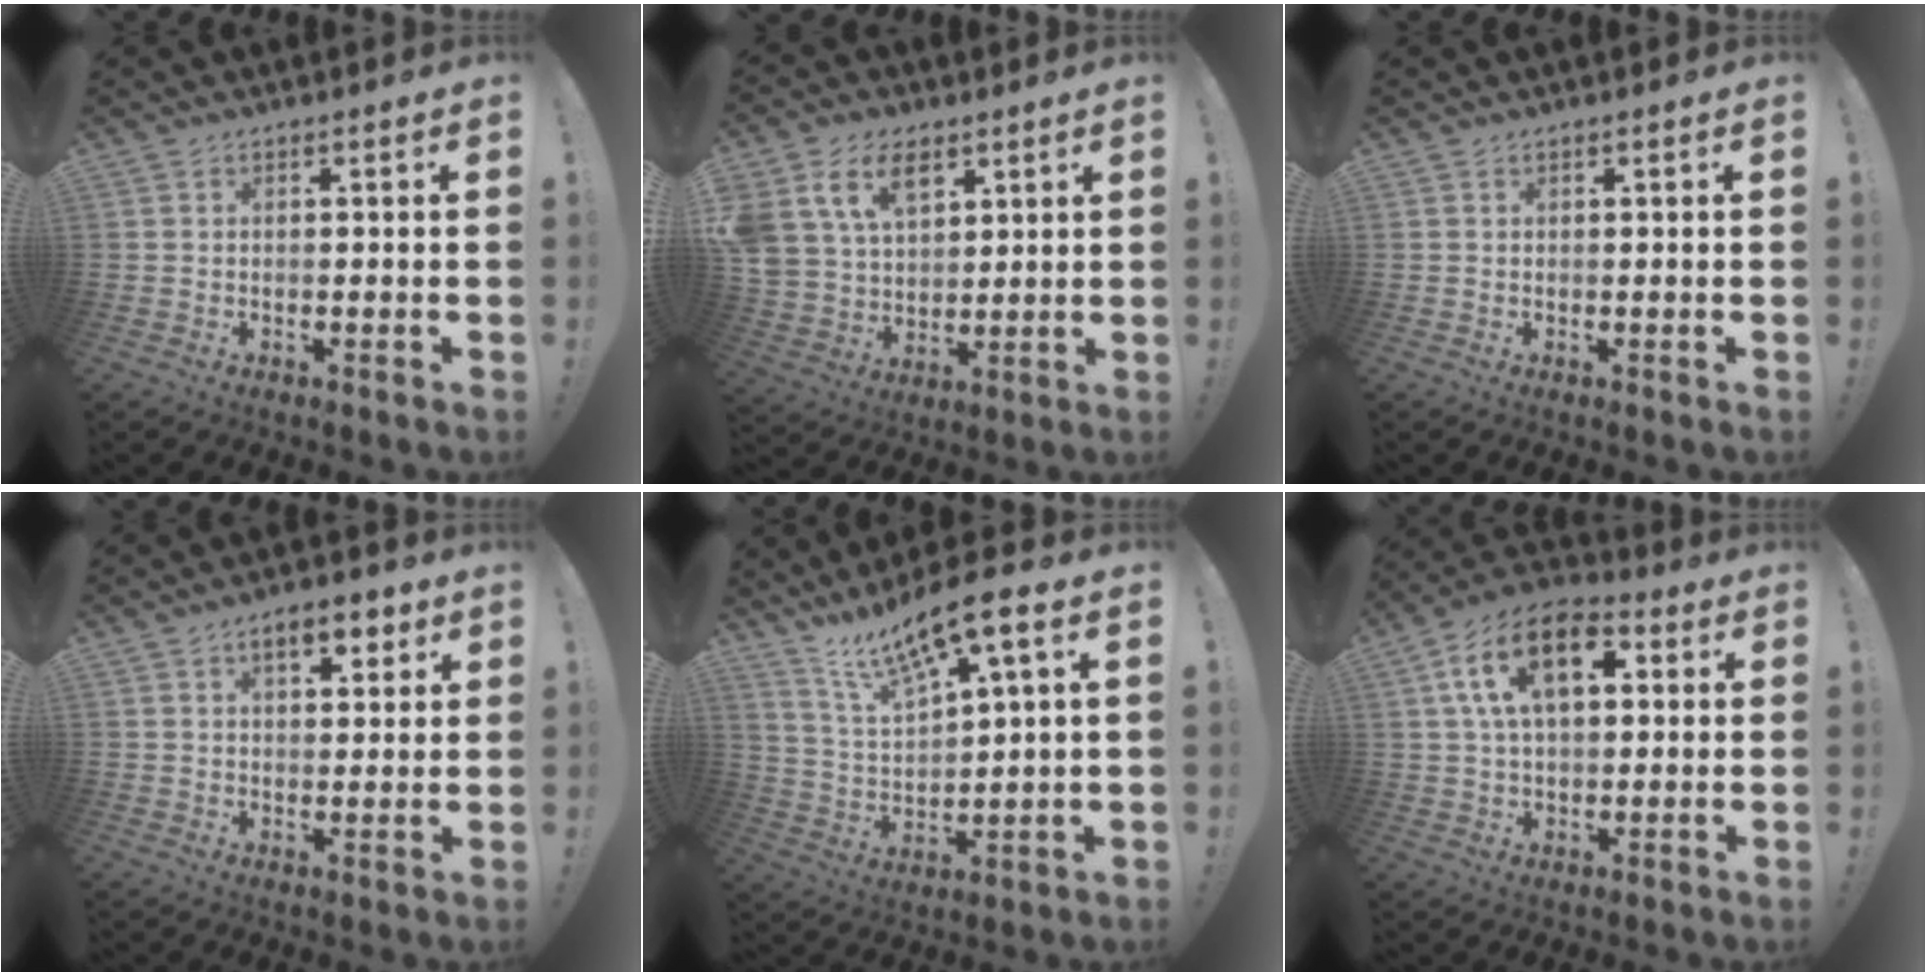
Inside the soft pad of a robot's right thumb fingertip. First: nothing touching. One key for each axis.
{"total": 14.2, "fx": 7.5, "fy": 9.2, "fz": 7.8, "tx": -0.148, "ty": -0.024, "tz": 0.145}
{"total": 0.0}
{"total": 7.1, "fx": 3.8, "fy": 3.3, "fz": 5.0, "tx": -0.061, "ty": -0.007, "tz": 0.060}
{"total": 13.3, "fx": 9.3, "fy": 3.1, "fz": 9.0, "tx": -0.172, "ty": -0.051, "tz": 0.158}
{"total": 16.5, "fx": 5.1, "fy": 9.4, "fz": 12.6, "tx": -0.222, "ty": 0.005, "tz": 0.089}